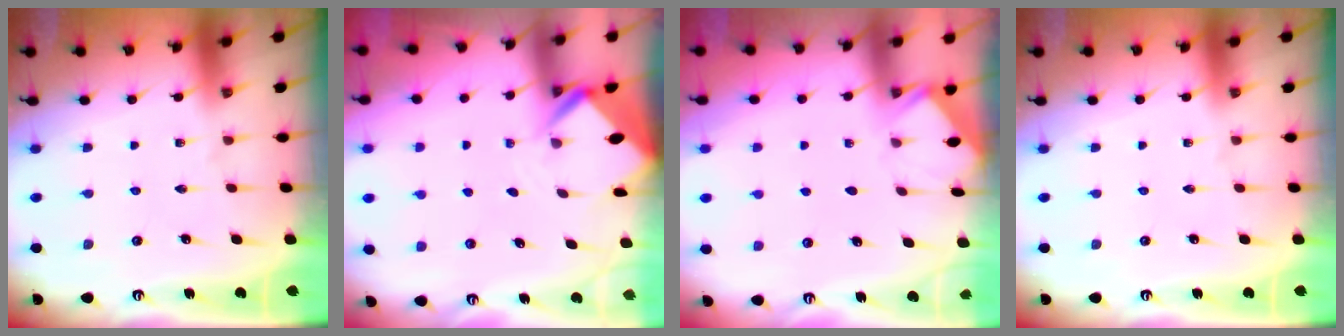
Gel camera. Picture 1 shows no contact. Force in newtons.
{"total": 3.1, "press": 3.1, "slide": 0.1}
{"total": 1.6, "press": 1.6, "slide": 0.1}
{"total": 0.0}